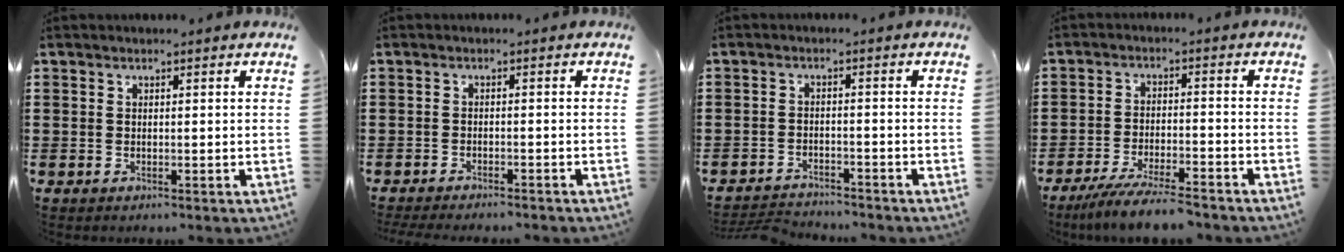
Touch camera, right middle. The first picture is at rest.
{"total": 1.6, "force": [-1.6, 0.0, 0.2], "torque": [-0.006, 0.002, -0.032]}
{"total": 3.0, "force": [-2.9, 0.4, 0.1], "torque": [-0.008, 0.001, -0.064]}
{"total": 6.3, "force": [-5.7, 0.4, 2.8], "torque": [-0.061, -0.009, -0.108]}